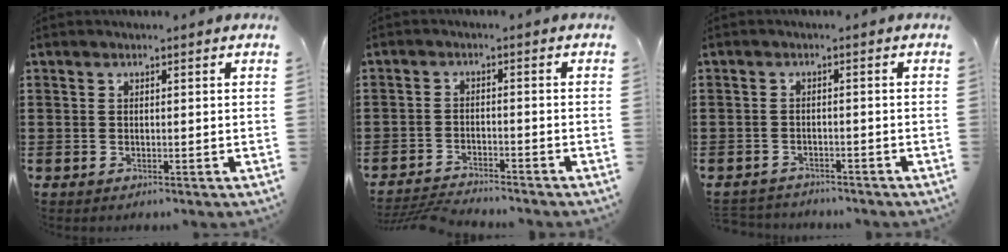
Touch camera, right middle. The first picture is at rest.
{"total": 3.7, "force": [-3.6, 0.2, 0.5], "torque": [-0.018, -0.001, -0.078]}
{"total": 2.0, "force": [-2.0, 0.3, -0.2], "torque": [-0.005, -0.001, -0.045]}